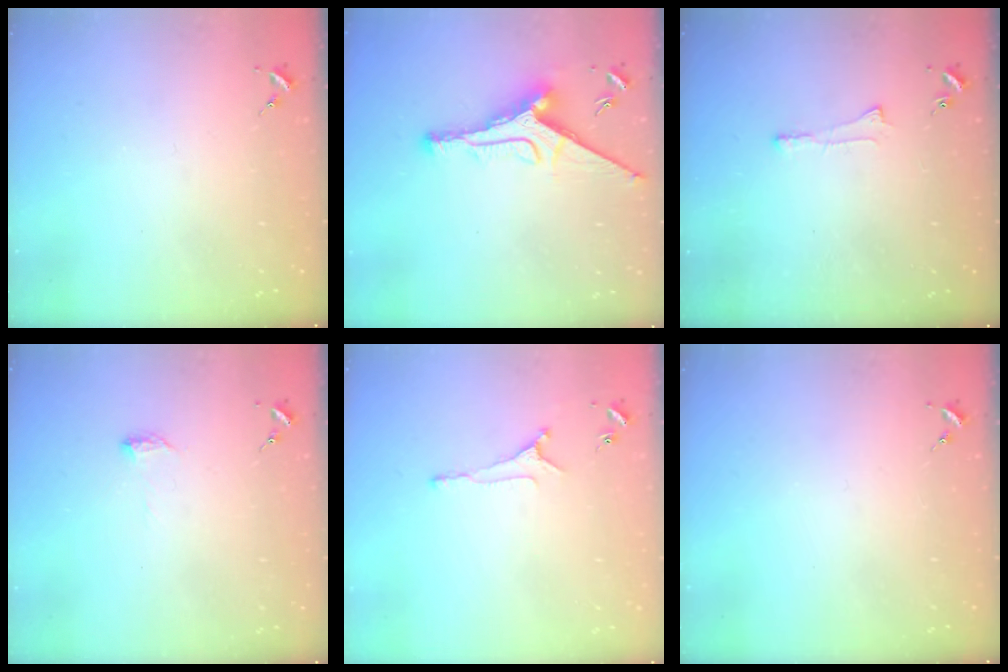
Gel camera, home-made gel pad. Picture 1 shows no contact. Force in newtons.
{"total": 12.4, "press": 12.3, "slide": 0.9}
{"total": 4.3, "press": 4.3, "slide": 0.5}
{"total": 5.5, "press": 5.5, "slide": 0.7}
{"total": 4.7, "press": 4.6, "slide": 0.8}
{"total": 0.0}